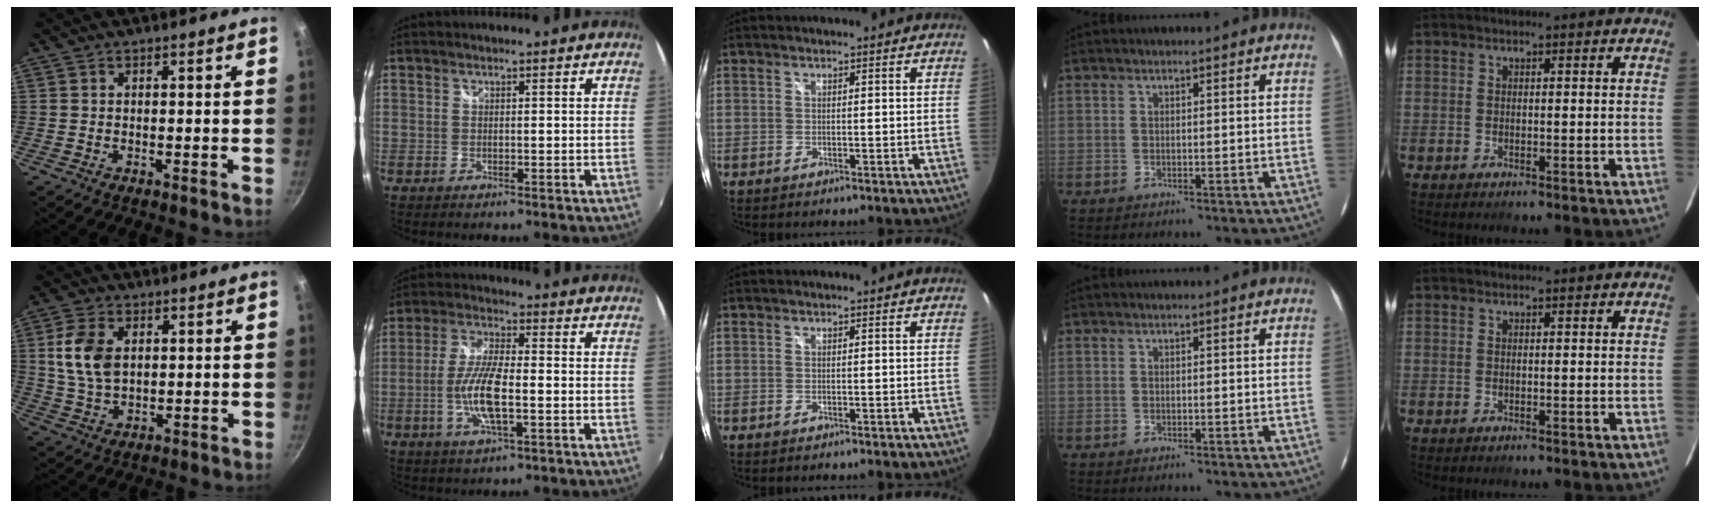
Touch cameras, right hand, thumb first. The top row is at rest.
{"thumb": {"total": 8.9, "force": [1.9, 5.7, 6.6], "torque": [-0.119, -0.007, 0.039]}, "index": {"total": 9.8, "force": [-2.4, 2.6, 9.1], "torque": [-0.188, -0.003, -0.048]}}